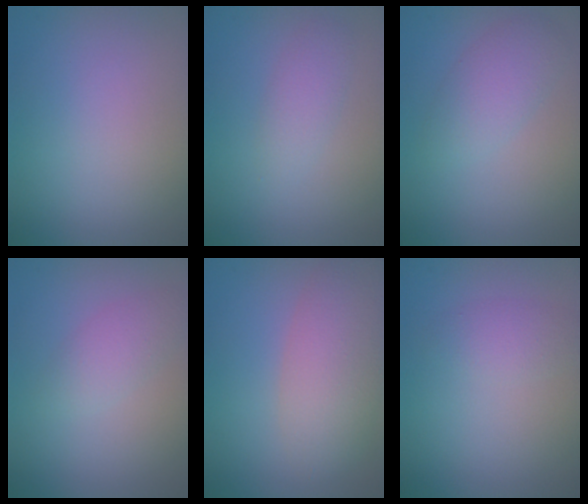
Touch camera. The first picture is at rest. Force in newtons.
{"total": 1.7, "press": 1.7, "slide": 0.1}
{"total": 2.7, "press": 2.7, "slide": 0.1}
{"total": 2.0, "press": 2.0, "slide": 0.1}
{"total": 5.4, "press": 5.4, "slide": 0.3}
{"total": 1.8, "press": 1.8, "slide": 0.2}